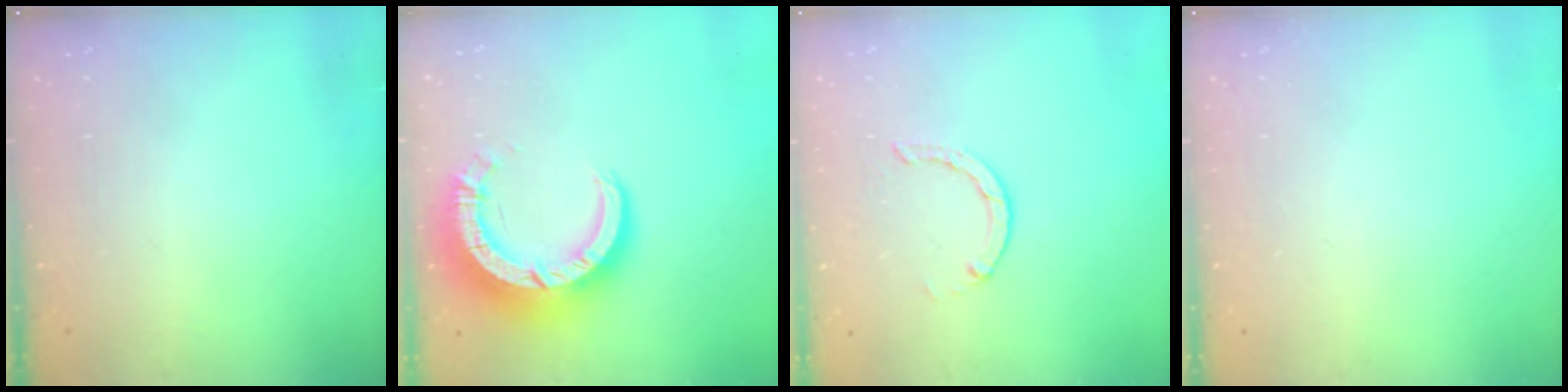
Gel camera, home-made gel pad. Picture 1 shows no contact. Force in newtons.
{"total": 12.0, "press": 11.9, "slide": 1.2}
{"total": 1.3, "press": 1.3, "slide": 0.3}
{"total": 0.0}